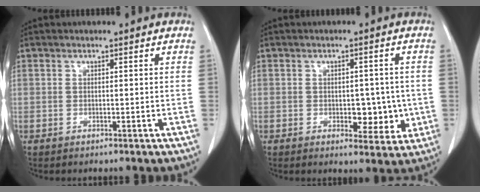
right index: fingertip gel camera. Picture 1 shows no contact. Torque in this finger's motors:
{"motor_torque": [-0.04, 0.13, 0.04, 0.01]}